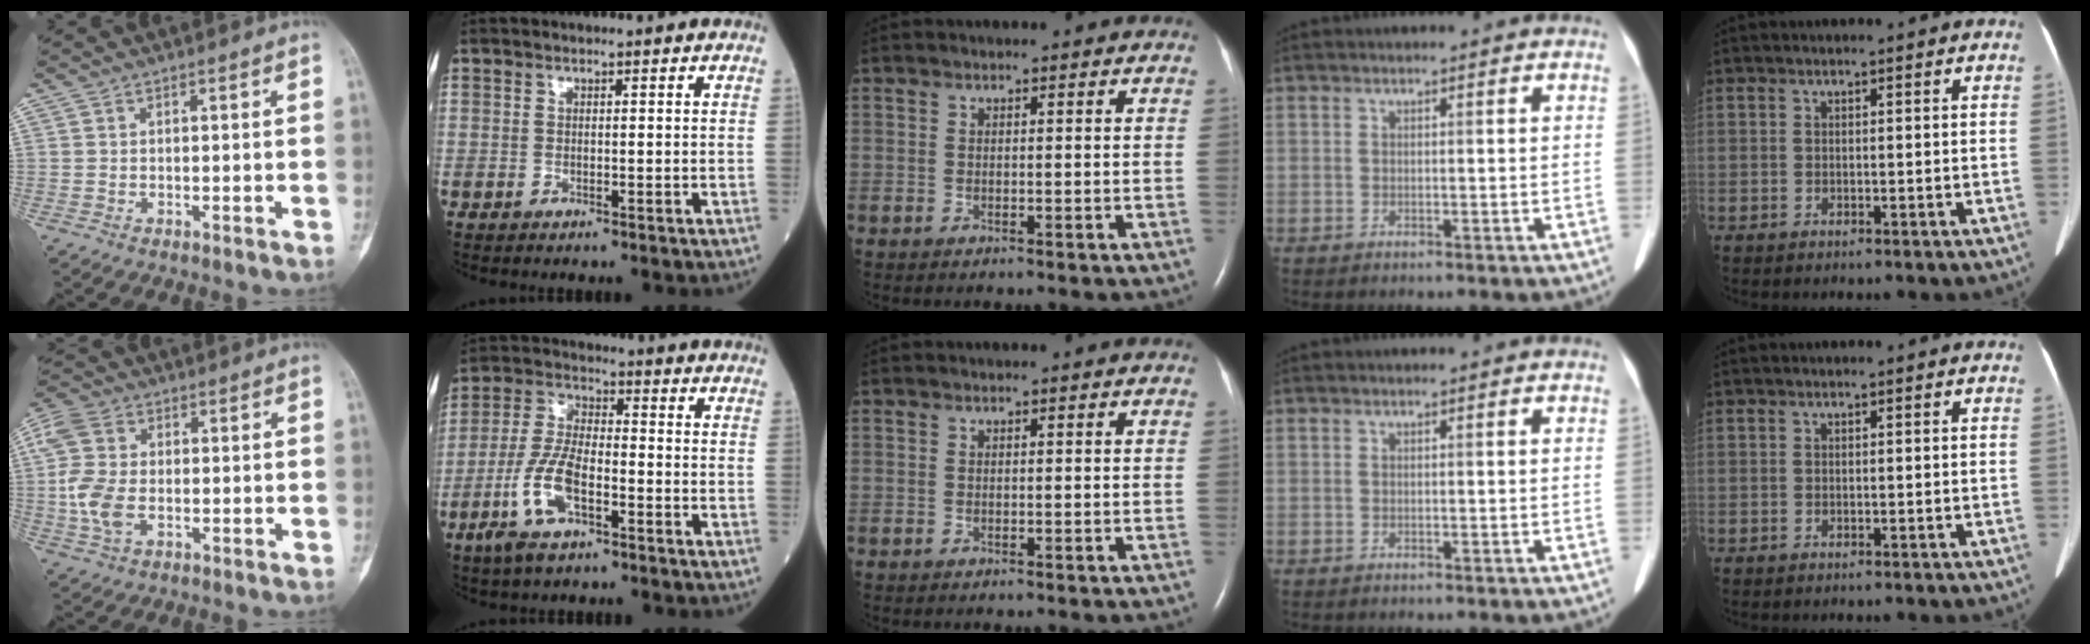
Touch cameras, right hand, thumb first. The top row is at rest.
{"thumb": {"total": 9.4, "force": [-0.7, 6.1, 7.1], "torque": [-0.167, 0.006, -0.020]}, "index": {"total": 9.2, "force": [-4.2, 2.9, 7.6], "torque": [-0.174, -0.004, -0.085]}}